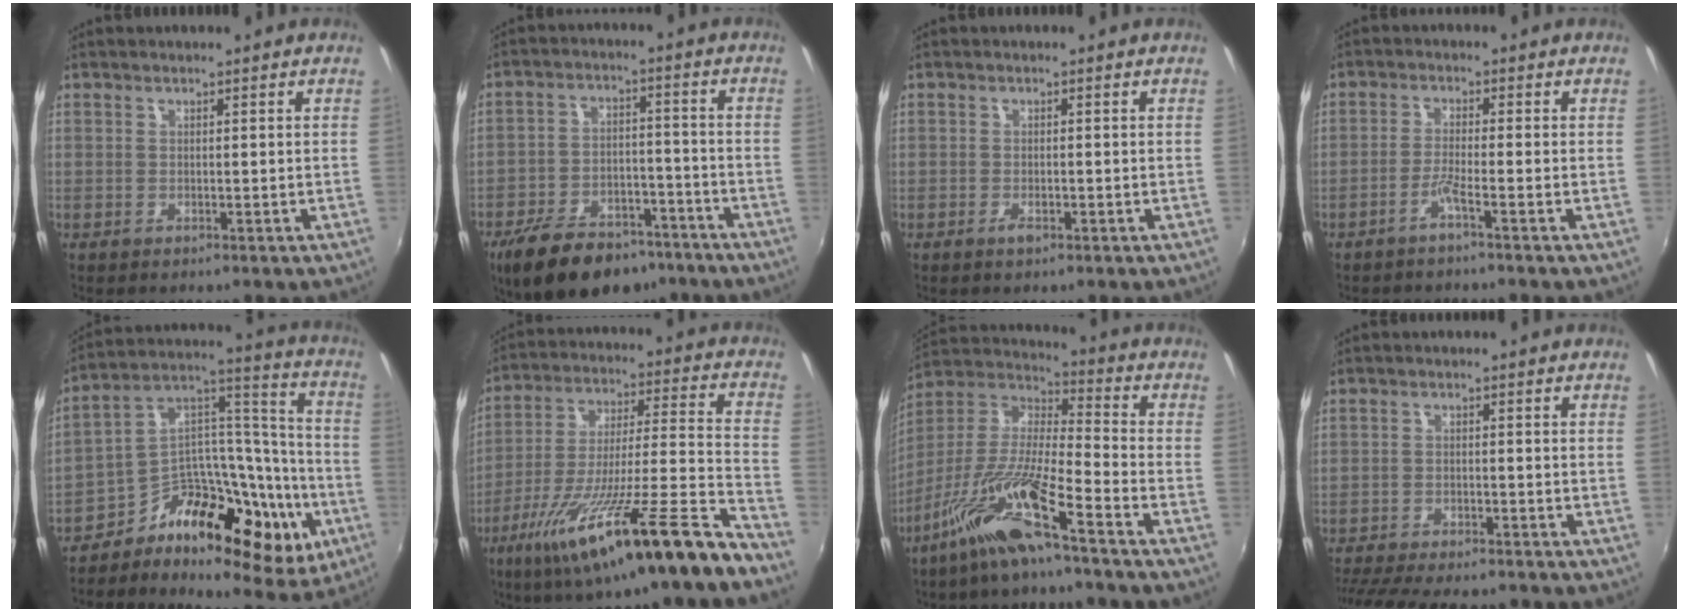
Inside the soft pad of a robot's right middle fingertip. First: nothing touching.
{"total": 16.5, "force": [-11.8, 8.1, 8.2], "torque": [-0.173, -0.005, -0.175]}
{"total": 1.5, "force": [-0.9, 0.6, 1.1], "torque": [-0.021, -0.003, -0.017]}
{"total": 2.6, "force": [-1.8, -0.6, 1.8], "torque": [-0.049, -0.001, -0.035]}
{"total": 22.4, "force": [-9.9, 13.2, 15.2], "torque": [-0.226, 0.037, -0.161]}
{"total": 24.5, "force": [-16.9, -0.3, 17.7], "torque": [-0.289, -0.054, -0.278]}
{"total": 15.0, "force": [-9.7, 1.3, 11.3], "torque": [-0.219, -0.007, -0.193]}
{"total": 12.6, "force": [-11.1, 2.1, 5.7], "torque": [-0.127, -0.029, -0.175]}